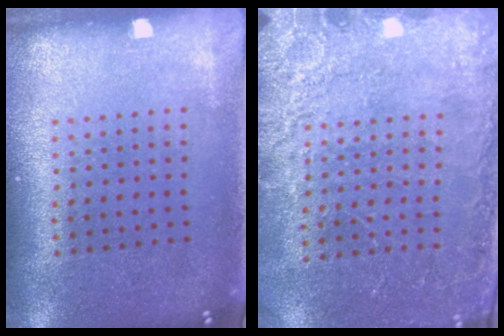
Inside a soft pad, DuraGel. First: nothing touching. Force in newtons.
{"total": 2.5, "press": 2.5, "slide": 0.5}